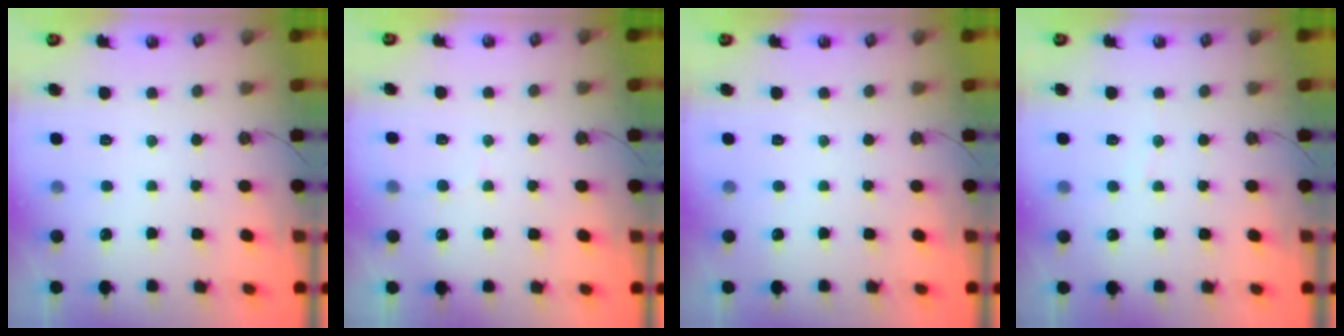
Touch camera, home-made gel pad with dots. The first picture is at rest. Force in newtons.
{"total": 4.1, "press": 4.1, "slide": 0.4}
{"total": 0.0}
{"total": 2.9, "press": 2.9, "slide": 0.3}